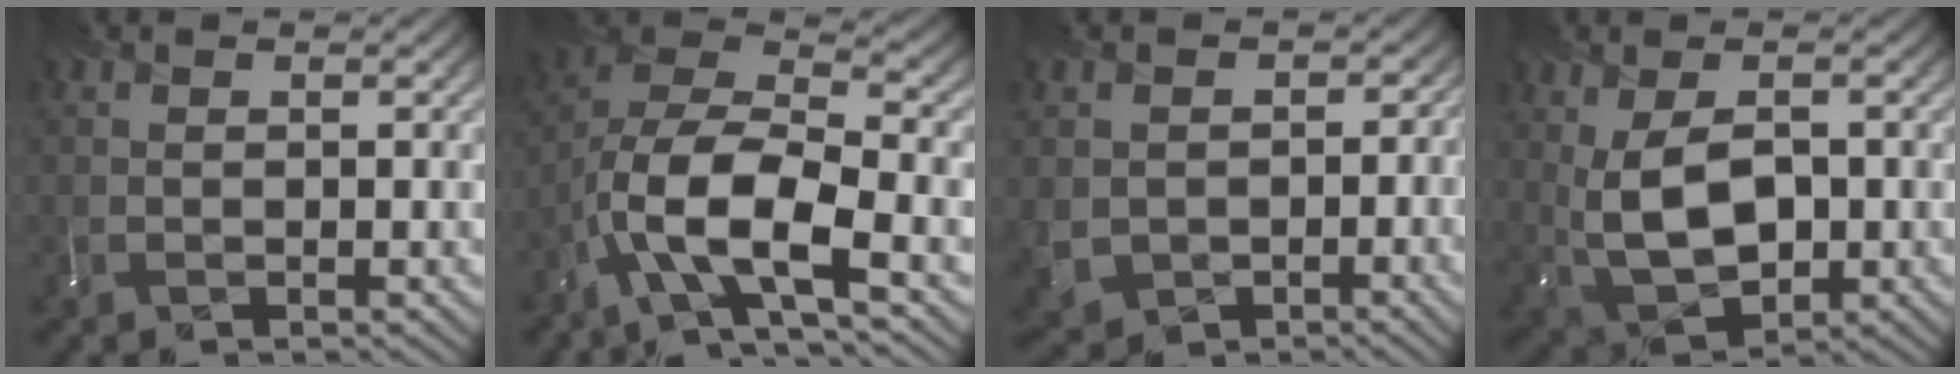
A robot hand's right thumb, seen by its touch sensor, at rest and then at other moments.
{"total": 12.3, "force": [-6.2, 4.5, 9.7], "torque": [-0.194, -0.008, -0.122]}
{"total": 6.6, "force": [-1.3, 6.0, 2.5], "torque": [-0.086, -0.035, -0.014]}
{"total": 7.8, "force": [-0.1, 4.9, 6.1], "torque": [-0.139, -0.009, 0.004]}